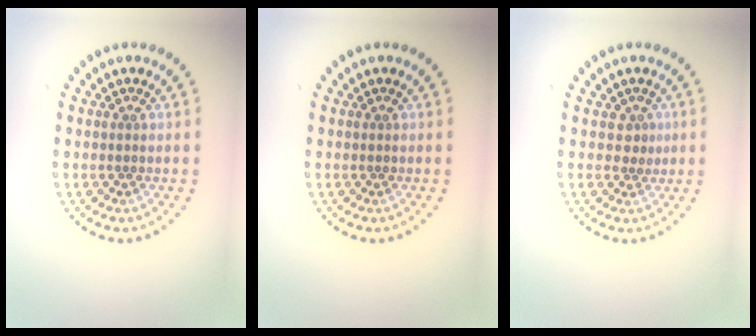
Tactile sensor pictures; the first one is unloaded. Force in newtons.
{"total": 0.0}
{"total": 1.3, "press": 1.0, "slide": 0.8}